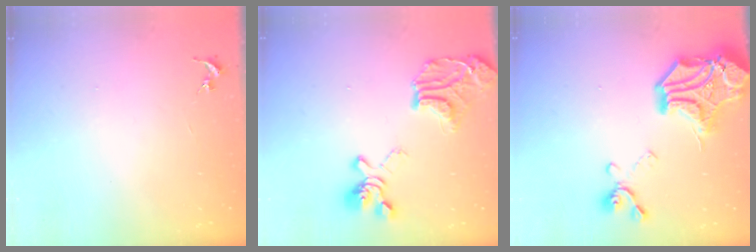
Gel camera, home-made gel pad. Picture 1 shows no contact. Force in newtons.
{"total": 20.9, "press": 20.8, "slide": 2.0}
{"total": 22.5, "press": 22.3, "slide": 2.7}